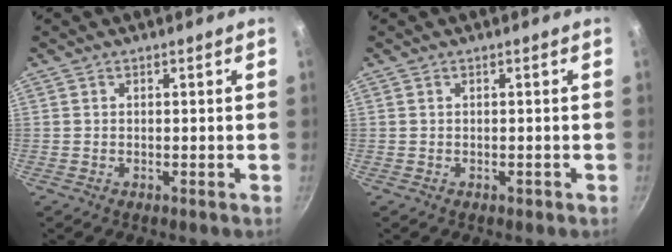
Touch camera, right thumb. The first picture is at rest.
{"total": 0.5, "force": [-0.2, 0.4, 0.3], "torque": [0.002, 0.001, -0.002]}